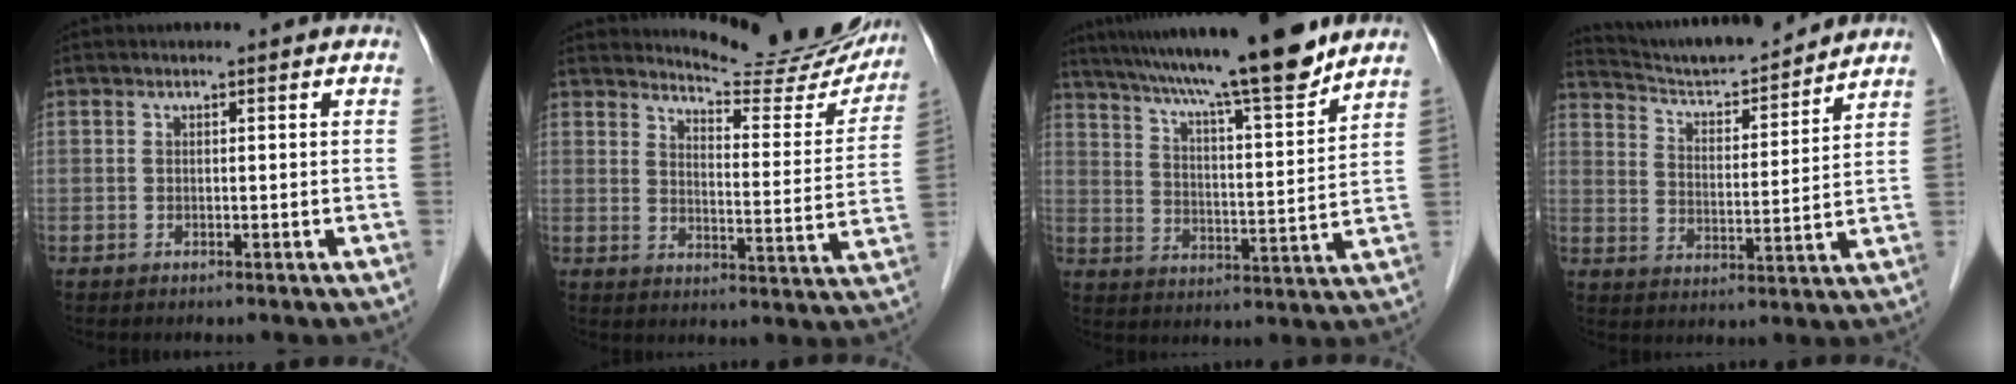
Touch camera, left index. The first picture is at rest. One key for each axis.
{"total": 15.9, "fx": 15.2, "fy": 2.3, "fz": 3.8, "tx": -0.042, "ty": -0.065, "tz": 0.178}
{"total": 18.5, "fx": 15.5, "fy": 0.2, "fz": 10.1, "tx": -0.163, "ty": 0.006, "tz": 0.237}
{"total": 14.1, "fx": 13.4, "fy": 0.8, "fz": 4.3, "tx": -0.078, "ty": 0.006, "tz": 0.217}